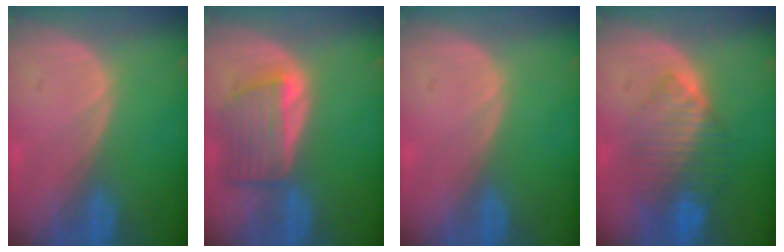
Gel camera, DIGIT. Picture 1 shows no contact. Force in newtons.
{"total": 6.4, "press": 6.4, "slide": 0.8}
{"total": 0.0}
{"total": 7.9, "press": 7.3, "slide": 2.9}